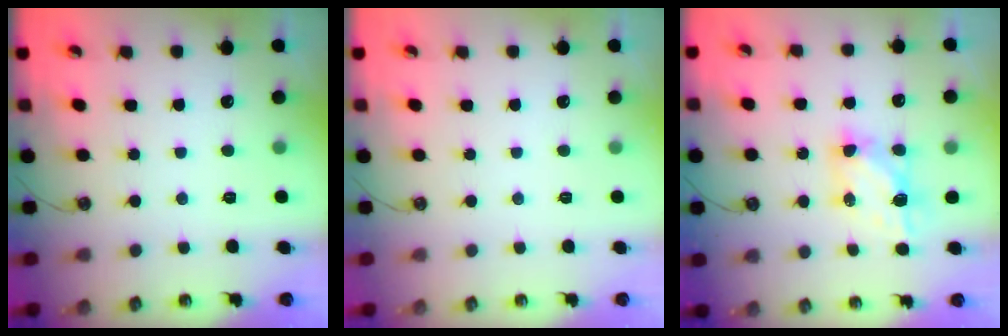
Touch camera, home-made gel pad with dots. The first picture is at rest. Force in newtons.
{"total": 0.0}
{"total": 6.3, "press": 6.3, "slide": 0.4}